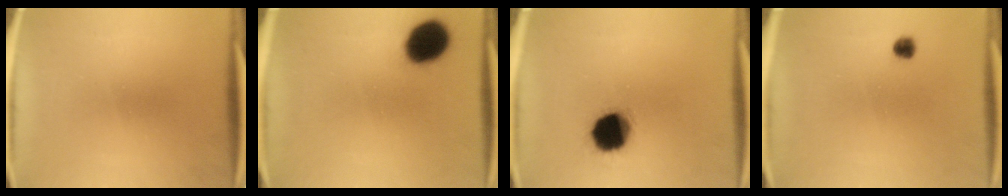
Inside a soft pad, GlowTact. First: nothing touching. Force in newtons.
{"total": 12.6}
{"total": 14.2}
{"total": 2.4}